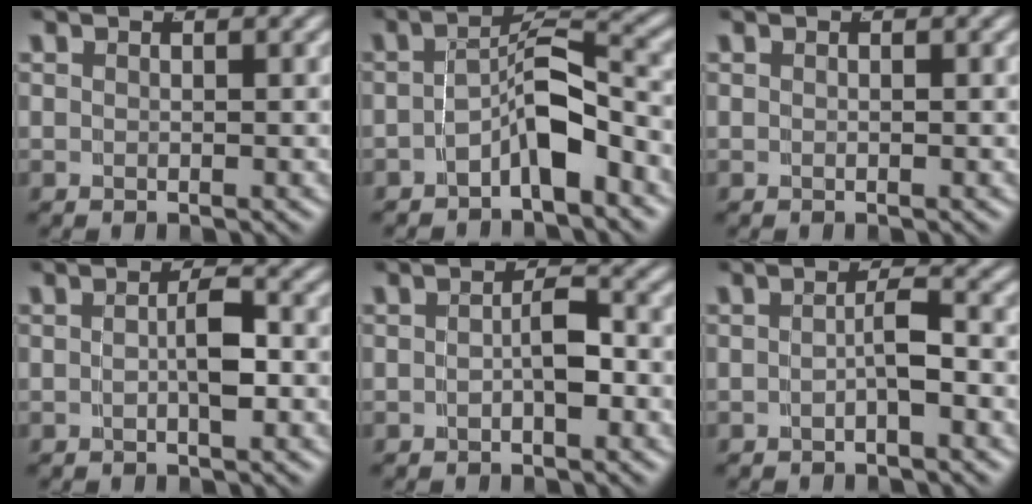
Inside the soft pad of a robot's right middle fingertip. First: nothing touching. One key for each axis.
{"total": 4.8, "fx": -3.2, "fy": 1.5, "fz": 3.3, "tx": -0.040, "ty": -0.004, "tz": -0.050}
{"total": 0.0}
{"total": 2.0, "fx": -0.6, "fy": 0.0, "fz": 1.9, "tx": -0.026, "ty": -0.005, "tz": -0.004}
{"total": 1.9, "fx": -0.9, "fy": 0.4, "fz": 1.6, "tx": -0.023, "ty": -0.006, "tz": -0.010}
{"total": 1.7, "fx": -1.0, "fy": -0.2, "fz": 1.4, "tx": -0.019, "ty": -0.004, "tz": -0.013}